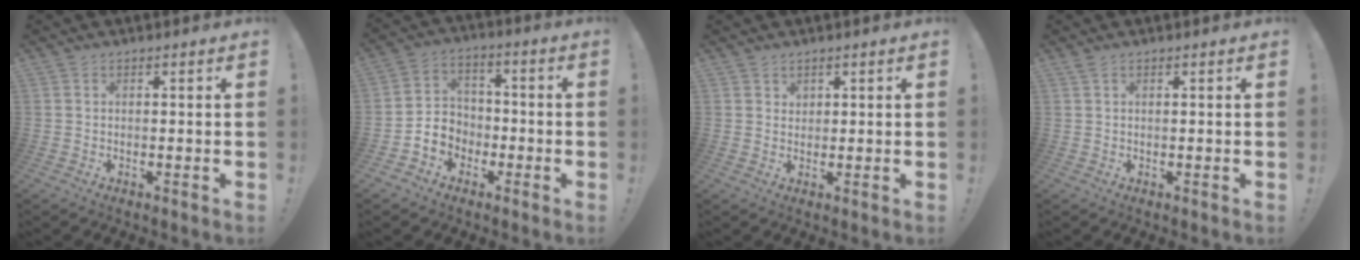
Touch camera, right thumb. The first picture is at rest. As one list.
[{"total": 6.1, "force": [-2.5, 5.4, 1.0], "torque": [-0.025, 0.016, -0.047]}, {"total": 1.7, "force": [1.4, 1.0, 0.4], "torque": [0.000, -0.009, 0.024]}, {"total": 0.9, "force": [0.8, 0.0, 0.5], "torque": [-0.009, 0.000, 0.013]}]